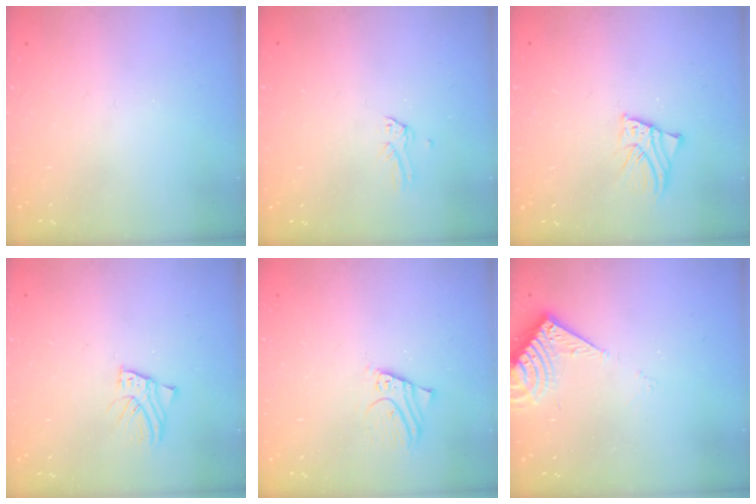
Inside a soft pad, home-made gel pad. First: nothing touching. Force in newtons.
{"total": 0.0}
{"total": 2.1, "press": 2.1, "slide": 0.2}
{"total": 3.0, "press": 3.0, "slide": 0.2}
{"total": 4.2, "press": 4.2, "slide": 0.2}
{"total": 7.2, "press": 7.1, "slide": 0.9}